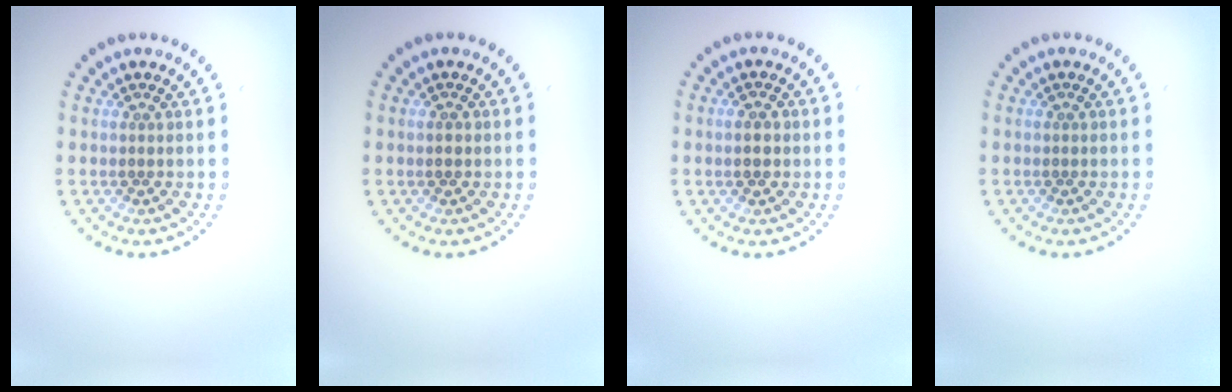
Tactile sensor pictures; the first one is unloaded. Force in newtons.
{"total": 1.1, "press": 1.1, "slide": 0.1}
{"total": 1.9, "press": 1.9, "slide": 0.1}
{"total": 0.0}